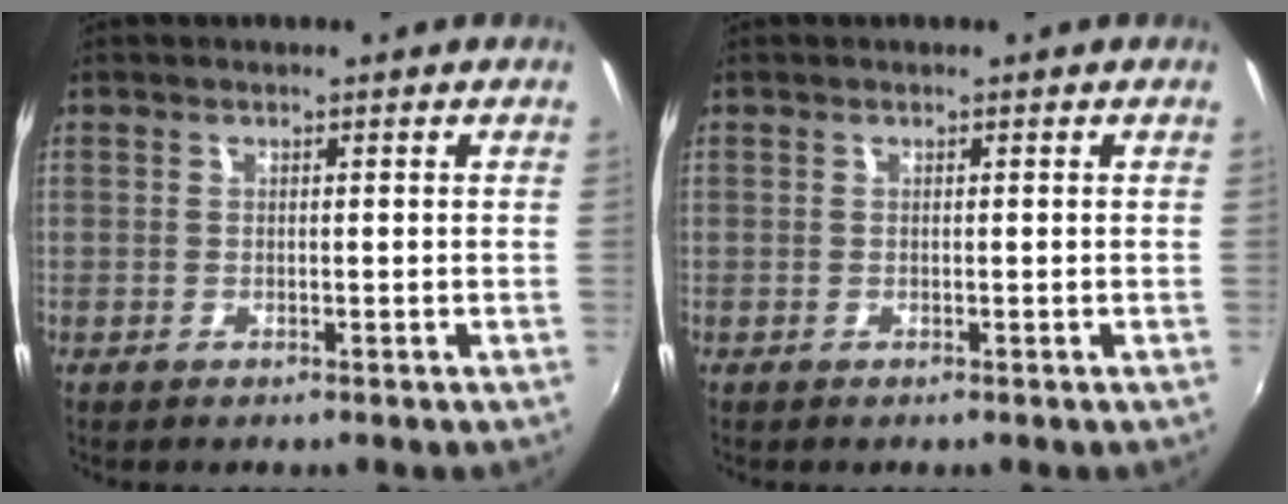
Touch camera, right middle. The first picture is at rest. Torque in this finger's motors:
{"motor_torque": [0.02, -0.02, 0.04, 0.00]}